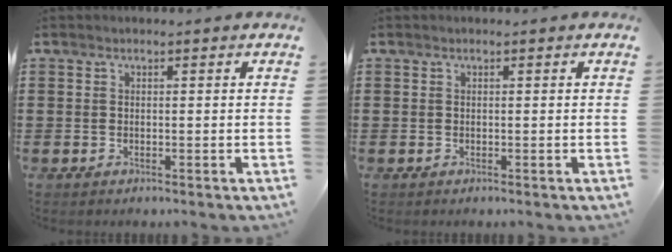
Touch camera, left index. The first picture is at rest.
{"total": 0.0}